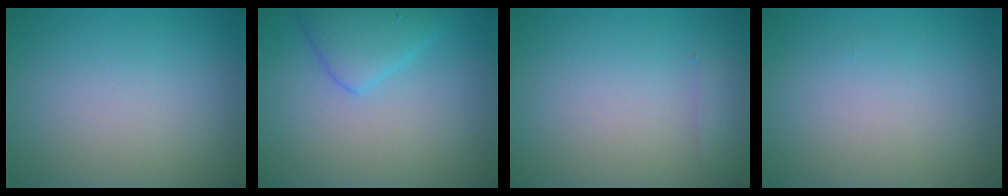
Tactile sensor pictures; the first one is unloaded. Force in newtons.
{"total": 3.3, "press": 3.3, "slide": 0.2}
{"total": 1.3, "press": 1.3, "slide": 0.1}
{"total": 0.0}